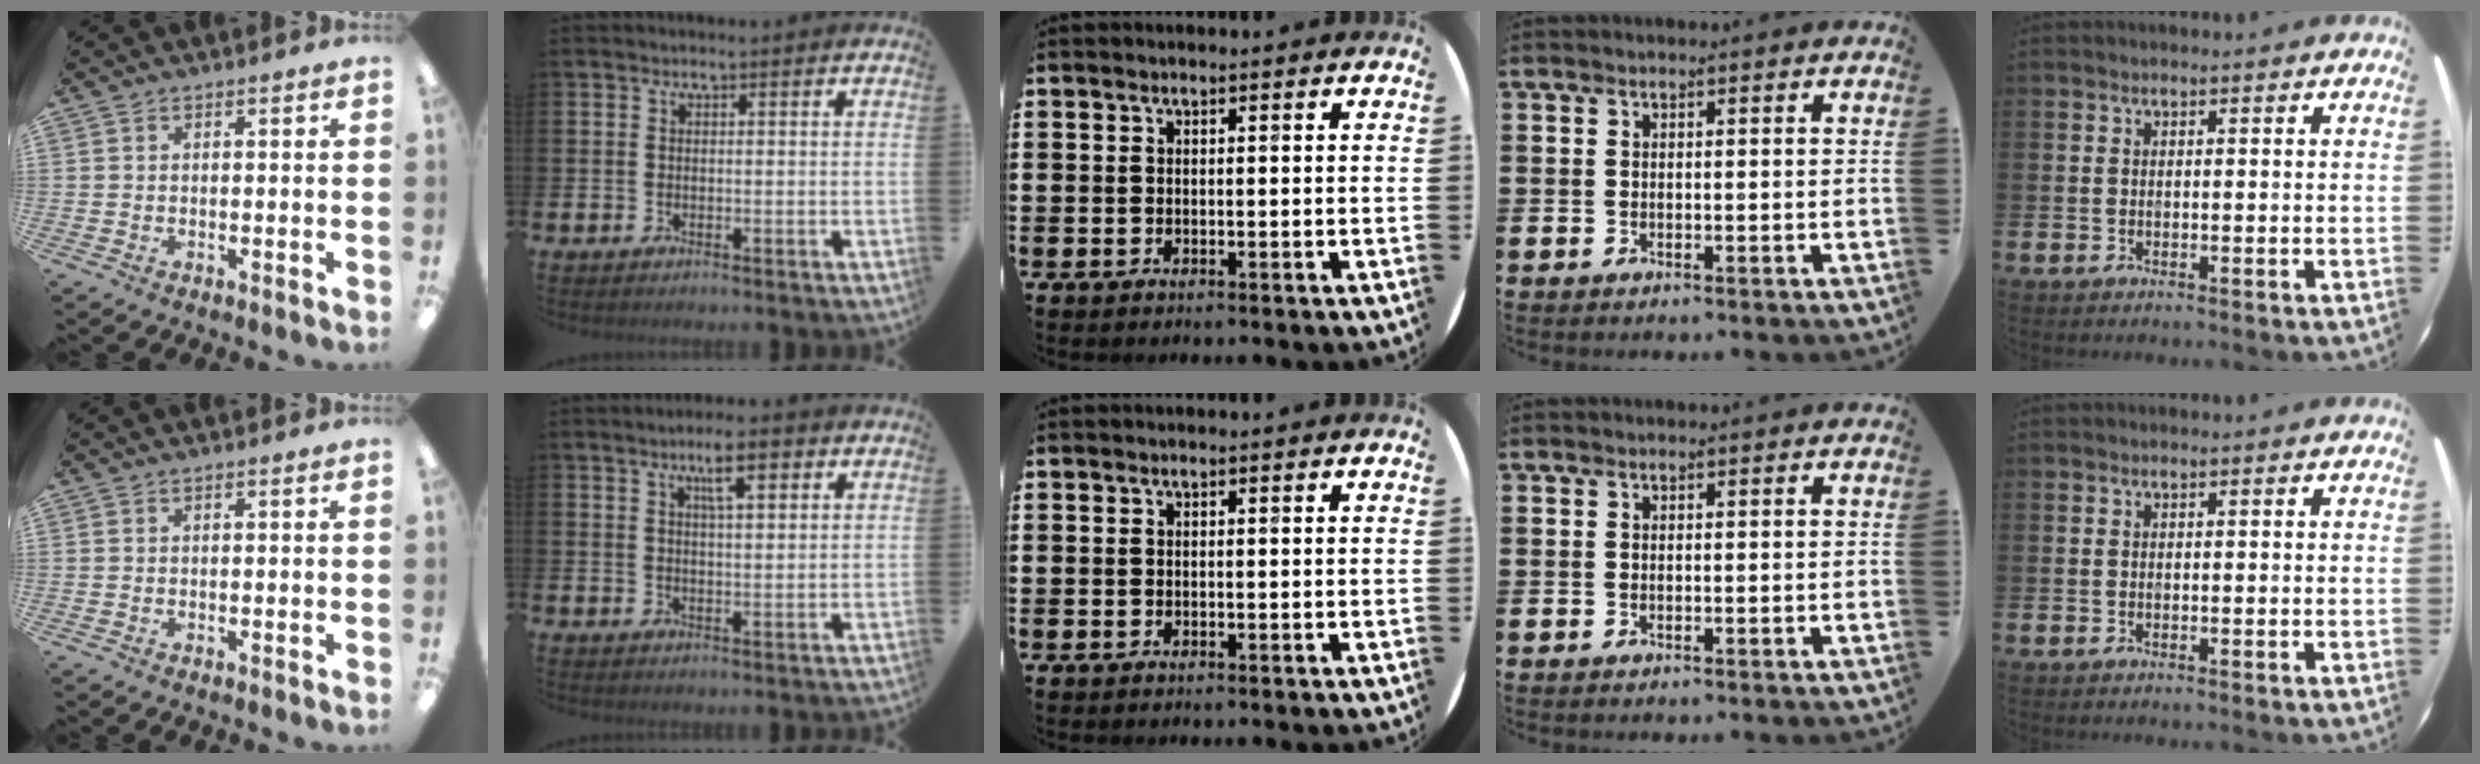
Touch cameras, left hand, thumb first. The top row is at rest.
{"index": {"total": 5.7, "force": [3.5, 1.6, 4.2], "torque": [-0.064, -0.010, 0.053]}}